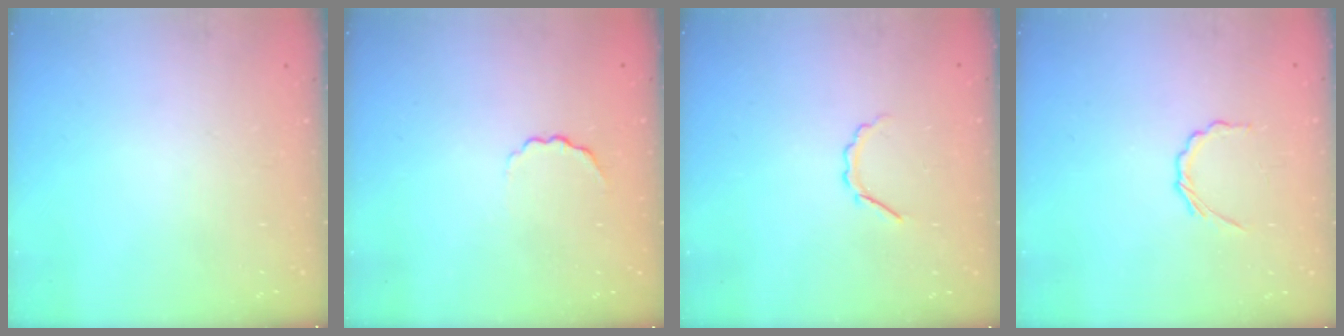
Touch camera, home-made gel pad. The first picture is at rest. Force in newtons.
{"total": 2.1, "press": 2.0, "slide": 0.8}
{"total": 3.2, "press": 3.1, "slide": 1.0}
{"total": 2.4, "press": 2.3, "slide": 0.9}